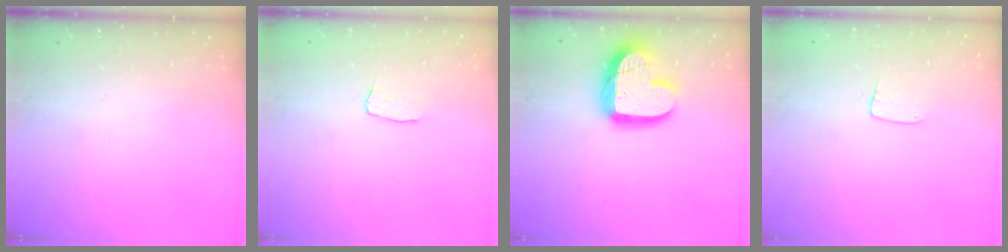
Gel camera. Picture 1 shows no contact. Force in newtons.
{"total": 3.1, "press": 3.1, "slide": 0.2}
{"total": 17.1, "press": 17.0, "slide": 1.6}
{"total": 4.3, "press": 4.3, "slide": 0.4}